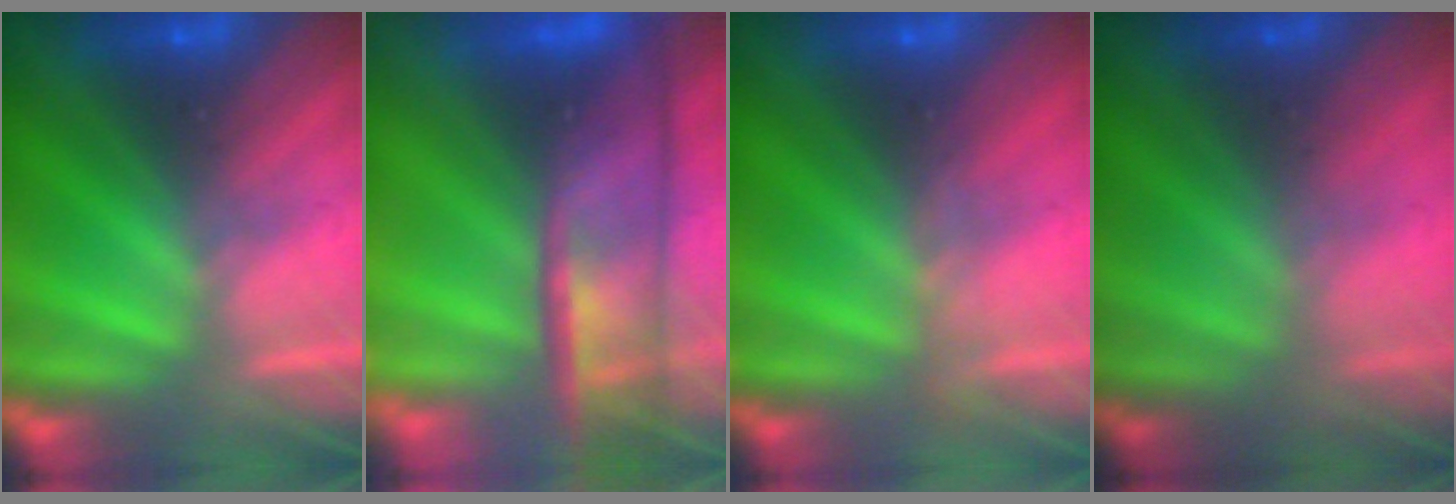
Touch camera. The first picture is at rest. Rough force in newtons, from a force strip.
{"total": 7.0}
{"total": 3.6}
{"total": 1.7}